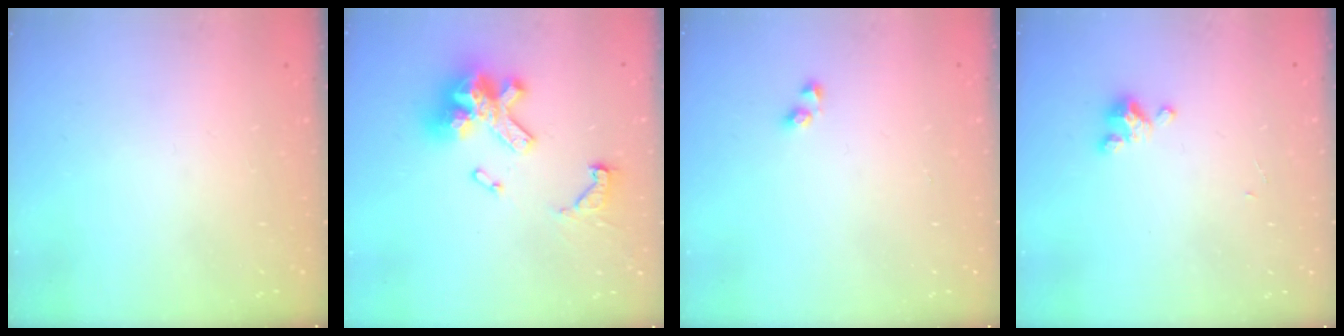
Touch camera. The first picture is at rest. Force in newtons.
{"total": 15.0, "press": 15.0, "slide": 0.8}
{"total": 2.9, "press": 2.7, "slide": 1.1}
{"total": 2.3, "press": 2.2, "slide": 0.4}